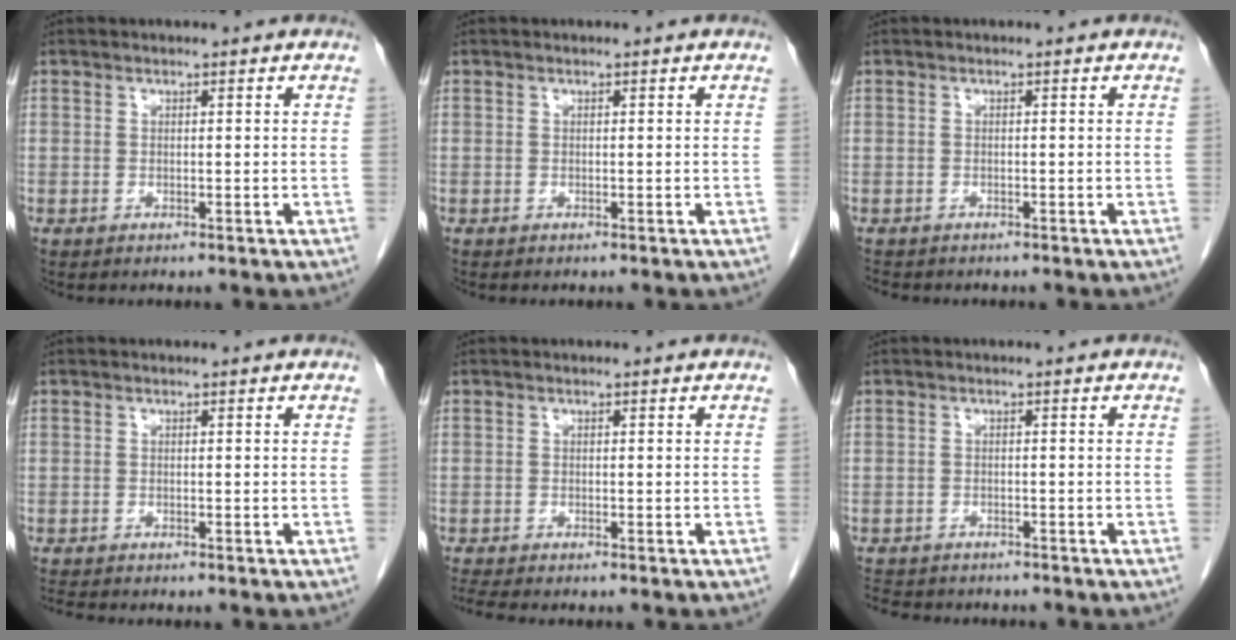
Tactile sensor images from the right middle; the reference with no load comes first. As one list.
[{"total": 0.0}, {"total": 2.2, "force": [-1.9, 1.0, 0.6], "torque": [-0.015, -0.004, -0.028]}, {"total": 1.1, "force": [-1.1, -0.1, 0.1], "torque": [-0.009, -0.006, -0.021]}, {"total": 1.6, "force": [-1.5, -0.4, 0.4], "torque": [-0.017, -0.008, -0.030]}, {"total": 5.9, "force": [-5.2, 2.3, 1.5], "torque": [-0.025, -0.005, -0.077]}]